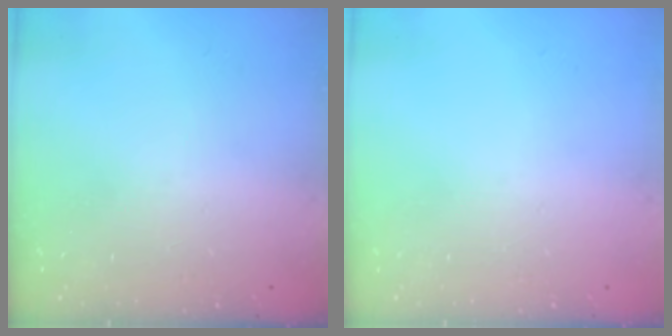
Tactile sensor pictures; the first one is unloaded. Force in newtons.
{"total": 0.0}